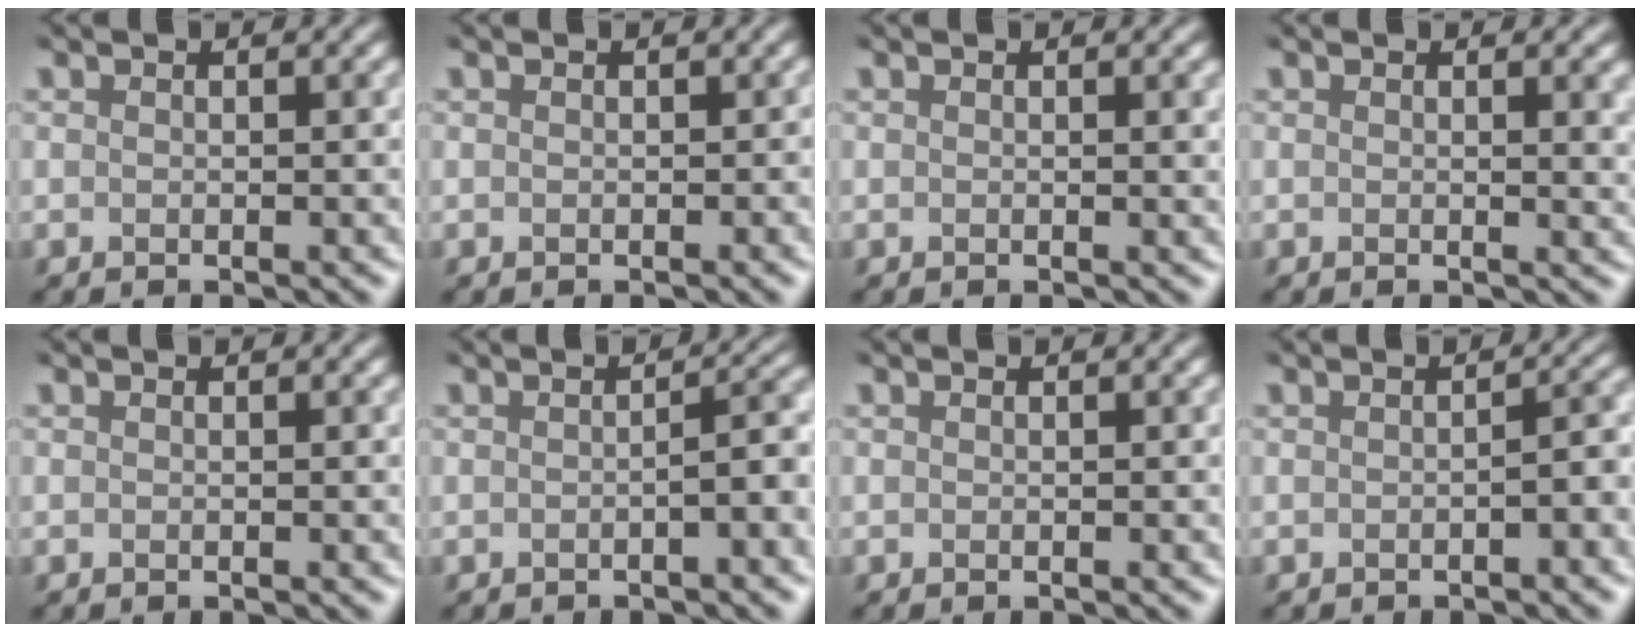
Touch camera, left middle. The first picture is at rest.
{"total": 0.0}
{"total": 0.6, "force": [0.4, 0.2, 0.4], "torque": [-0.002, -0.004, 0.000]}
{"total": 1.7, "force": [0.5, 0.7, 1.4], "torque": [-0.011, -0.004, 0.002]}
{"total": 0.0}
{"total": 2.4, "force": [-0.6, 0.4, 2.3], "torque": [-0.025, 0.012, -0.020]}
{"total": 0.0}
{"total": 1.8, "force": [-0.6, 0.4, 1.6], "torque": [-0.015, 0.010, -0.016]}